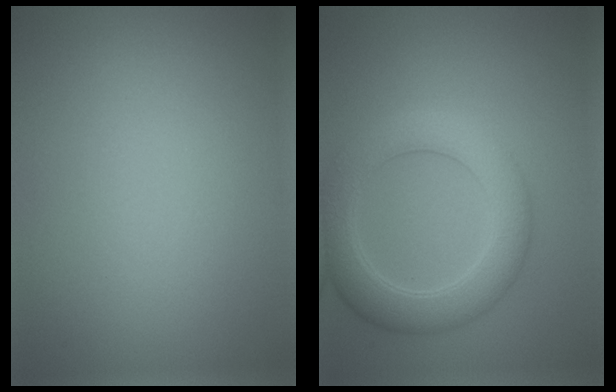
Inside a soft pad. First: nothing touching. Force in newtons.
{"total": 5.5, "press": 5.5, "slide": 0.4}